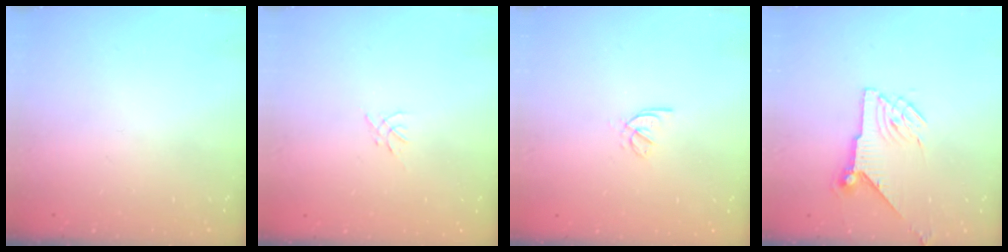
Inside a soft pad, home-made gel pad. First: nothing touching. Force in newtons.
{"total": 0.0}
{"total": 2.9, "press": 2.8, "slide": 0.8}
{"total": 8.3, "press": 8.3, "slide": 0.3}